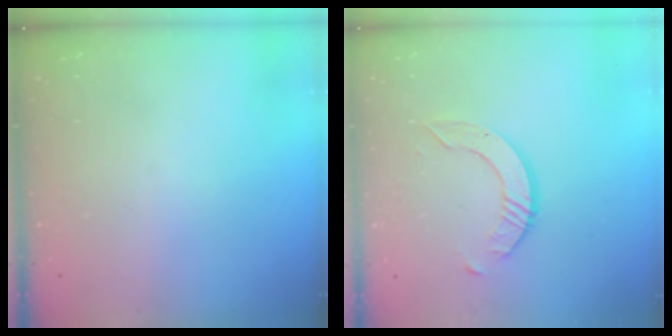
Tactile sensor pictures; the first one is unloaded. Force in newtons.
{"total": 5.3, "press": 5.3, "slide": 0.5}